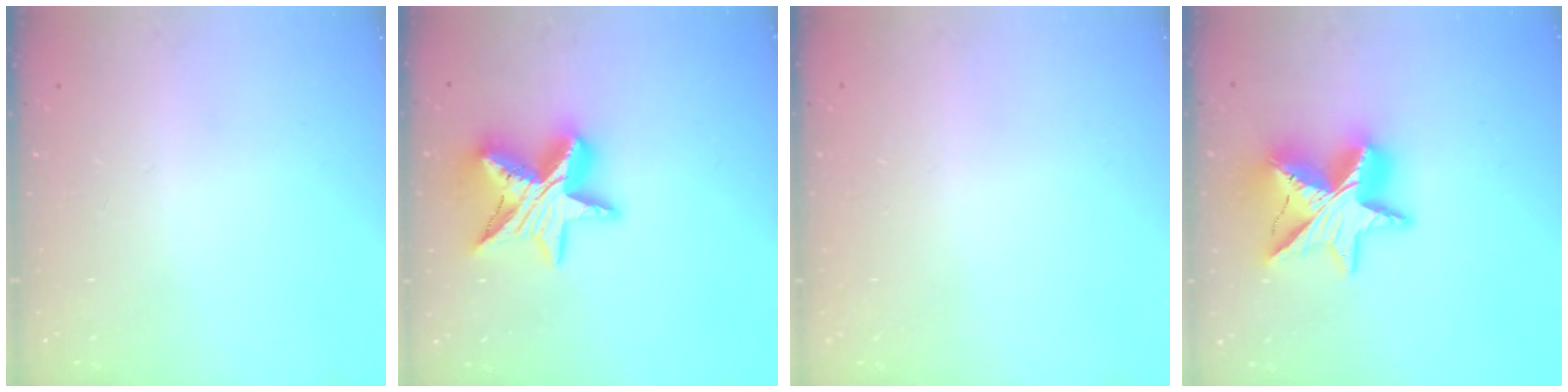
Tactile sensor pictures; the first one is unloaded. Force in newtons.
{"total": 16.5, "press": 16.4, "slide": 1.2}
{"total": 0.0}
{"total": 17.1, "press": 17.0, "slide": 1.4}